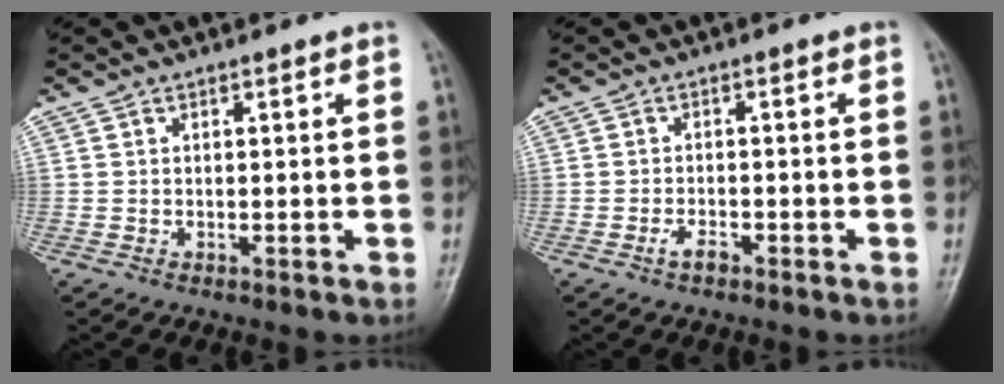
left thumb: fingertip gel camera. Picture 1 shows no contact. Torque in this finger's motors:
{"motor_torque": [-0.08, 0.17, 0.29, 0.17, 0.00]}